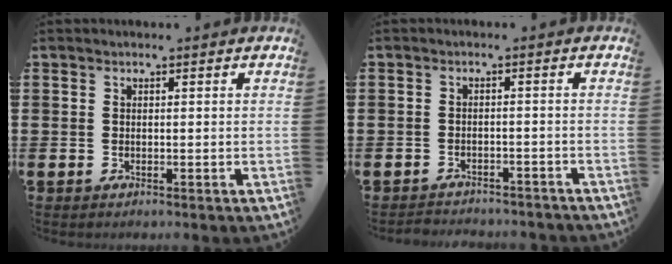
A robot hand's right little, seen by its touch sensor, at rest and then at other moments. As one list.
[{"total": 2.0, "force": [-1.9, 0.1, -0.1], "torque": [-0.005, 0.003, -0.043]}]